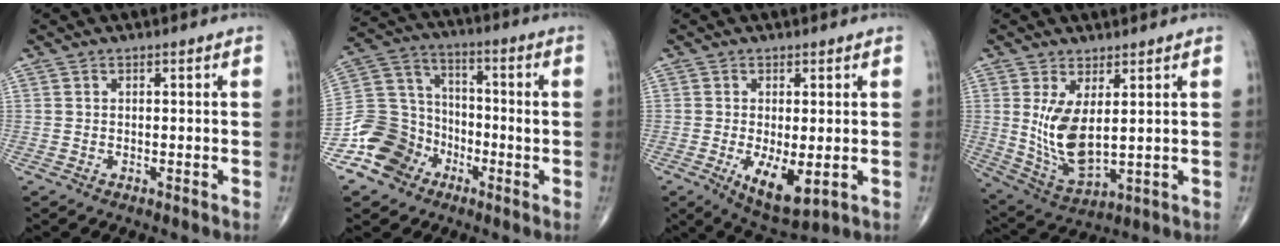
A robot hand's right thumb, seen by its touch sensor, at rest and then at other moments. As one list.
[{"total": 12.5, "force": [-6.3, 10.1, 3.8], "torque": [-0.046, 0.065, -0.122]}, {"total": 8.0, "force": [-1.7, 3.2, 7.1], "torque": [-0.116, -0.023, -0.018]}, {"total": 10.2, "force": [1.8, 4.5, 8.9], "torque": [-0.174, -0.028, 0.053]}]